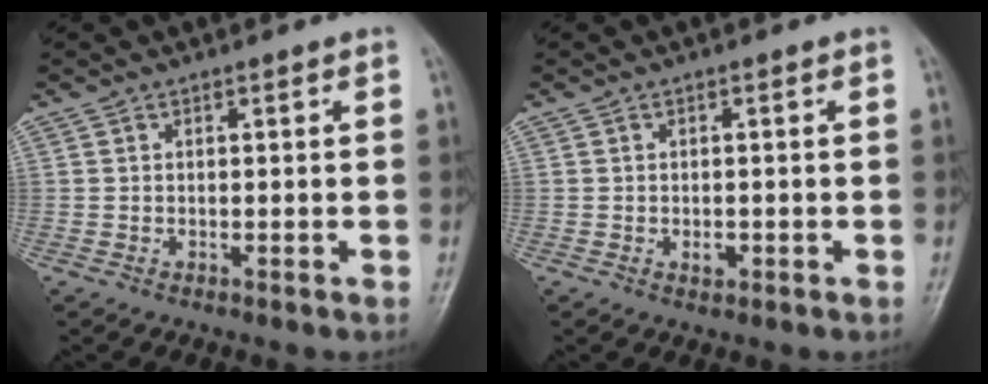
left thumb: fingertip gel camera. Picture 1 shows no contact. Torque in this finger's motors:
{"motor_torque": [-0.01, 0.02, 0.04, 0.03, 0.00]}